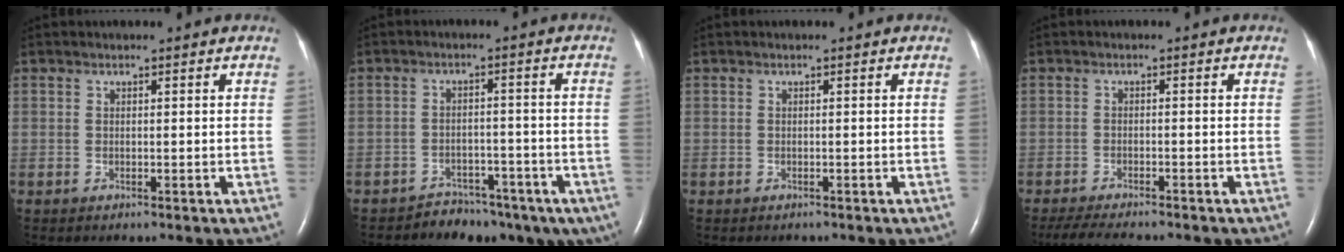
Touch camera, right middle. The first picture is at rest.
{"total": 8.2, "force": [-6.0, 5.3, 1.8], "torque": [-0.011, 0.026, -0.079]}
{"total": 0.0}
{"total": 7.2, "force": [-6.3, 0.9, 3.4], "torque": [-0.057, -0.019, -0.098]}